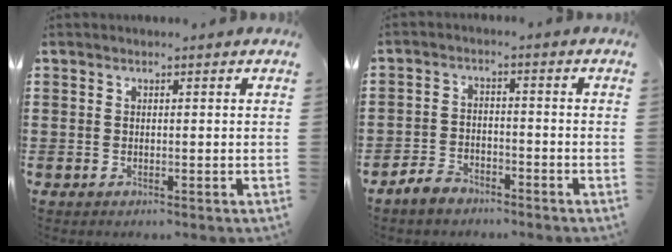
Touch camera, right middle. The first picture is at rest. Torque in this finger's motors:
{"motor_torque": [0.81, -0.85, 0.02, 0.04]}